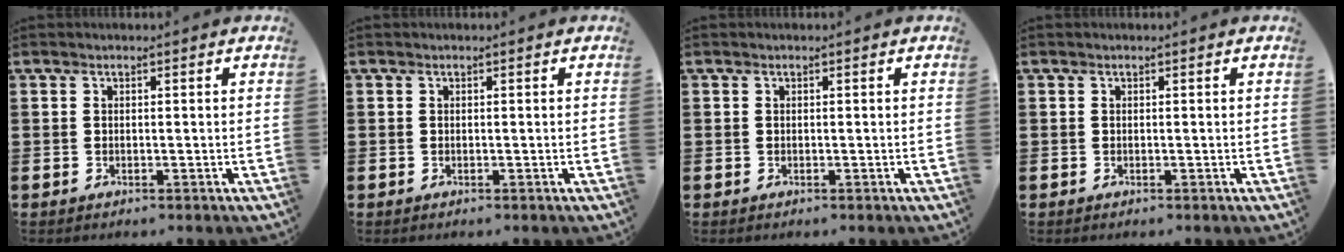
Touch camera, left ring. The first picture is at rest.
{"total": 0.0}
{"total": 0.0}
{"total": 0.0}